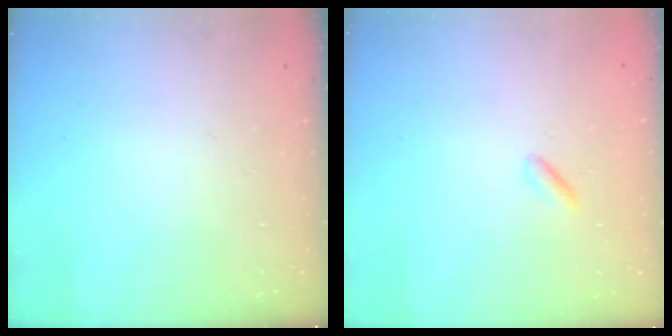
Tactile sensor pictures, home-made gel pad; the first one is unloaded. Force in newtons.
{"total": 0.9, "press": 0.6, "slide": 0.6}